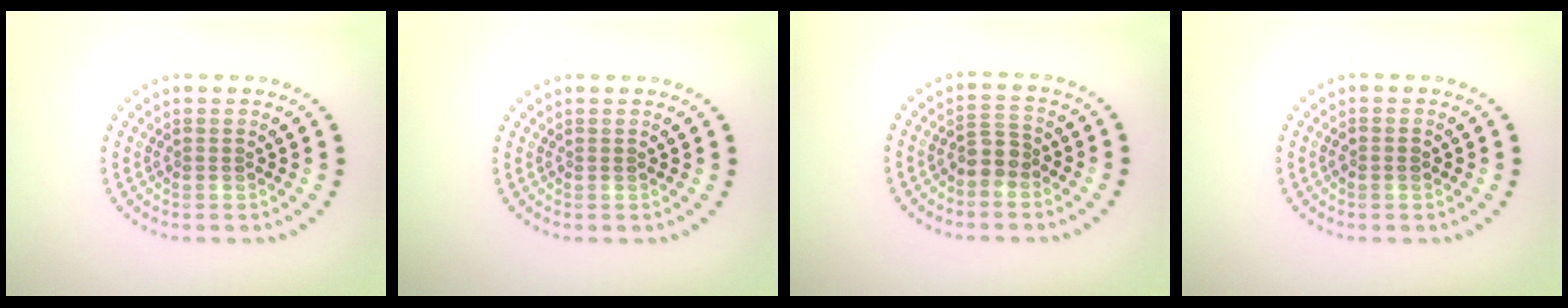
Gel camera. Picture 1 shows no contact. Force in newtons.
{"total": 0.0}
{"total": 2.0, "press": 1.8, "slide": 0.9}
{"total": 0.9, "press": 0.8, "slide": 0.2}